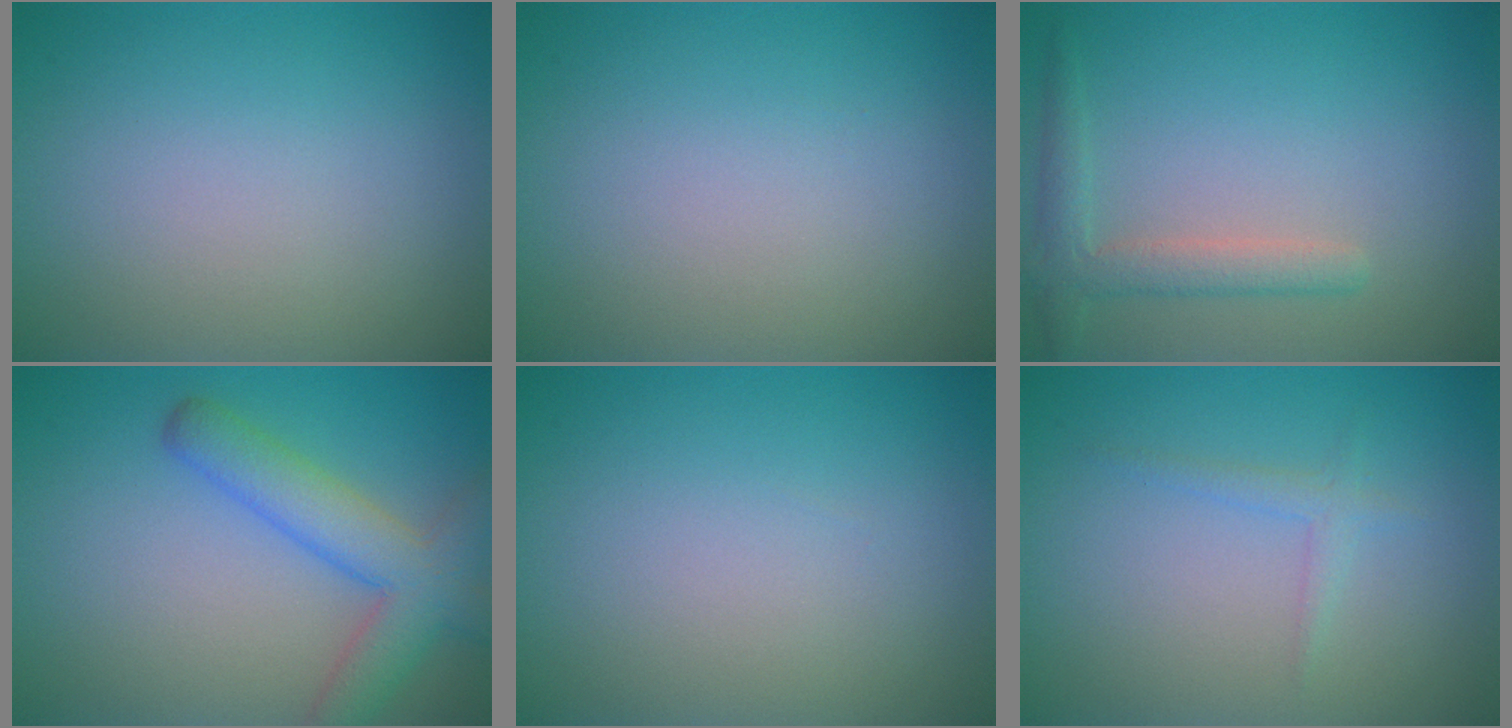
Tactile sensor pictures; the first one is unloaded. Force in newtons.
{"total": 0.0}
{"total": 2.6, "press": 2.5, "slide": 0.2}
{"total": 5.3, "press": 5.3, "slide": 0.2}
{"total": 0.0}
{"total": 1.2, "press": 1.2, "slide": 0.1}